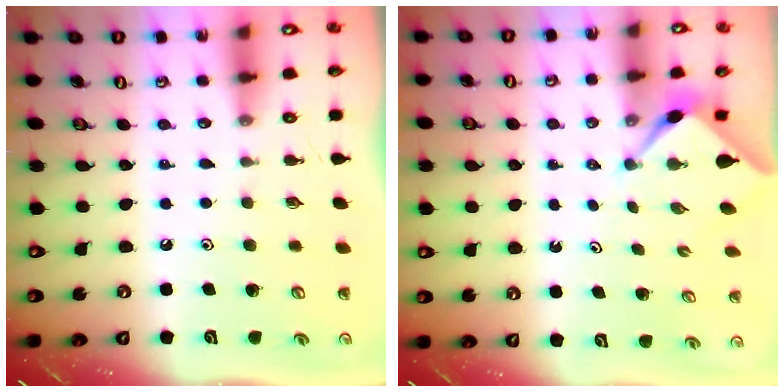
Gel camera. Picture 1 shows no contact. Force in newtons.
{"total": 2.4, "press": 2.3, "slide": 0.3}